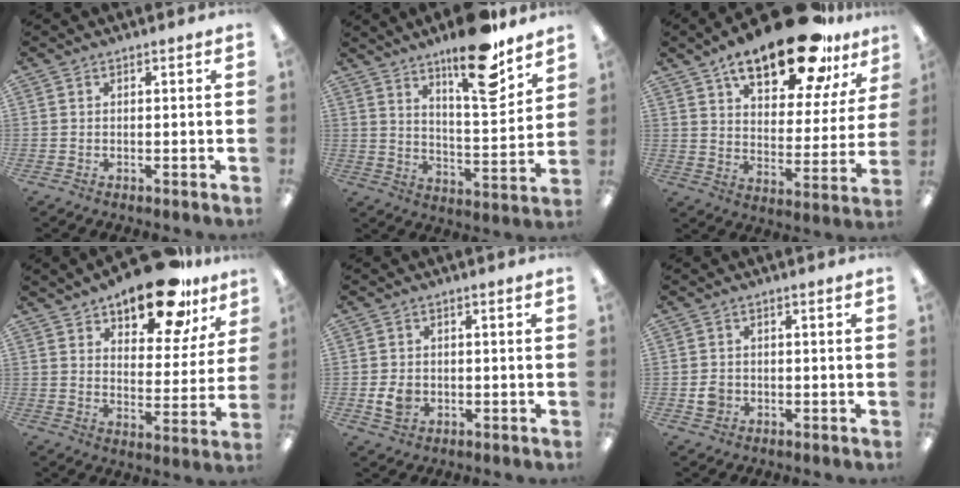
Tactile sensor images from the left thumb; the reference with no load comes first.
{"total": 17.1, "force": [12.7, 4.3, 10.6], "torque": [-0.158, -0.081, 0.204]}
{"total": 21.1, "force": [14.4, 8.0, 13.2], "torque": [-0.203, -0.076, 0.238]}
{"total": 18.0, "force": [13.4, 7.5, 9.5], "torque": [-0.138, -0.077, 0.226]}
{"total": 4.3, "force": [-0.6, 3.5, 2.5], "torque": [-0.032, -0.003, -0.012]}
{"total": 2.9, "force": [-0.3, 2.6, 1.2], "torque": [-0.014, 0.001, -0.008]}